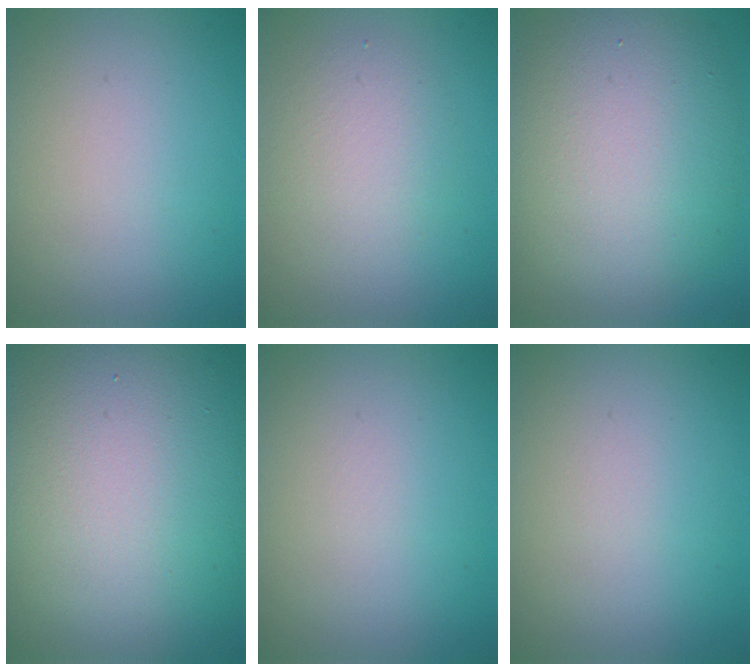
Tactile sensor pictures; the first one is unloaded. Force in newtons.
{"total": 2.9, "press": 2.9, "slide": 0.3}
{"total": 9.8, "press": 9.8, "slide": 1.1}
{"total": 19.0, "press": 19.0, "slide": 1.0}
{"total": 0.0}
{"total": 0.0}